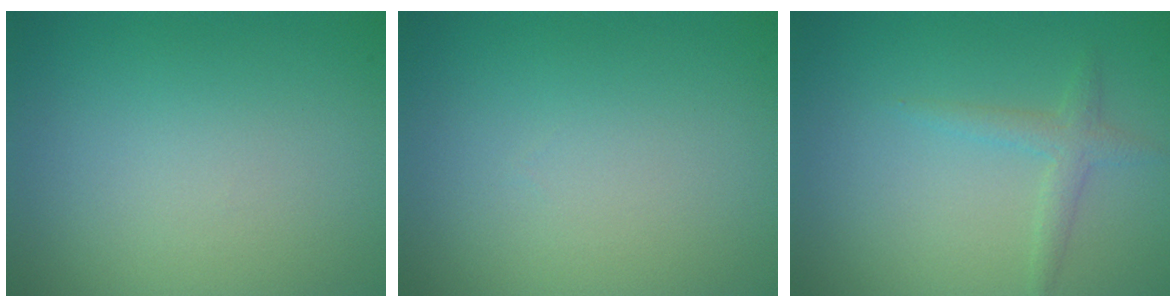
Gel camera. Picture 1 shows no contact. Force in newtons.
{"total": 0.0}
{"total": 1.7, "press": 1.7, "slide": 0.0}